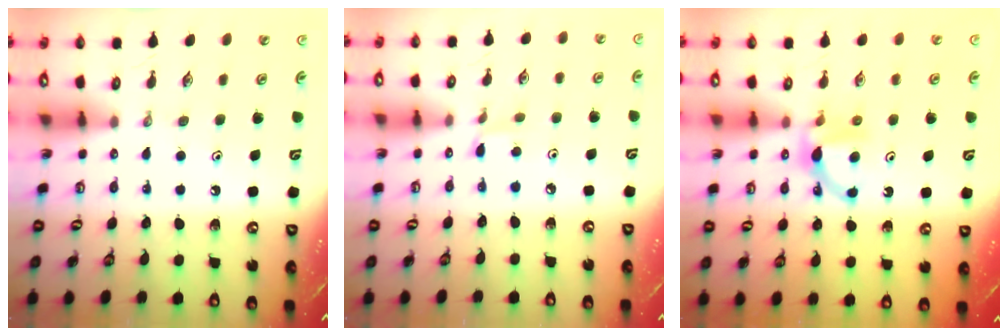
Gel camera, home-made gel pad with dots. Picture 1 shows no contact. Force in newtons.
{"total": 3.6, "press": 3.5, "slide": 0.4}
{"total": 6.3, "press": 6.3, "slide": 0.7}